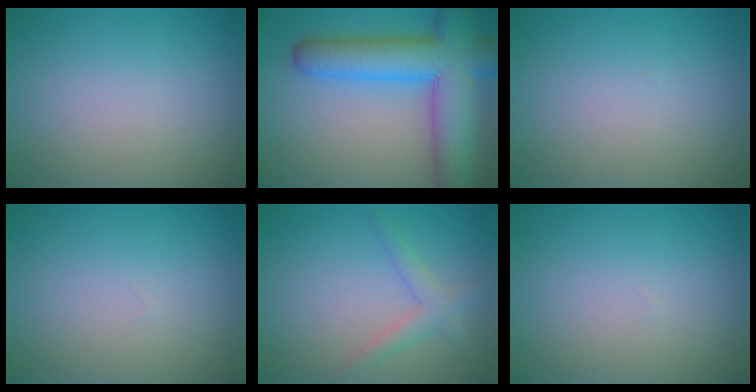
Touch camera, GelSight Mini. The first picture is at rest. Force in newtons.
{"total": 10.7, "press": 10.7, "slide": 0.5}
{"total": 0.0}
{"total": 0.0}
{"total": 2.0, "press": 2.0, "slide": 0.2}
{"total": 0.0}